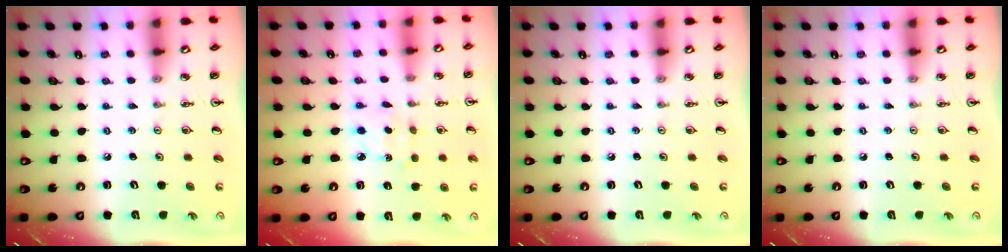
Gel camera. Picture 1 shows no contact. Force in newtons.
{"total": 2.8, "press": 2.8, "slide": 0.4}
{"total": 0.0}
{"total": 0.0}